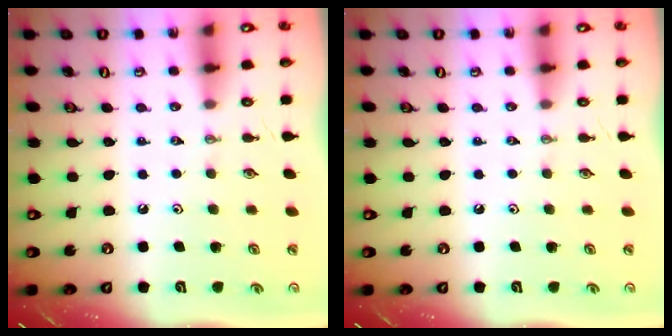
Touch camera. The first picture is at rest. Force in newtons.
{"total": 0.0}